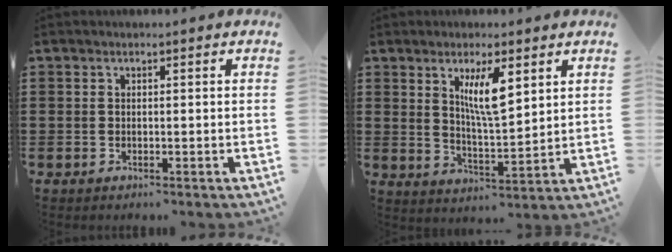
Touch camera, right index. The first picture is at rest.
{"total": 6.8, "force": [3.1, 1.7, 5.8], "torque": [-0.114, 0.002, 0.051]}